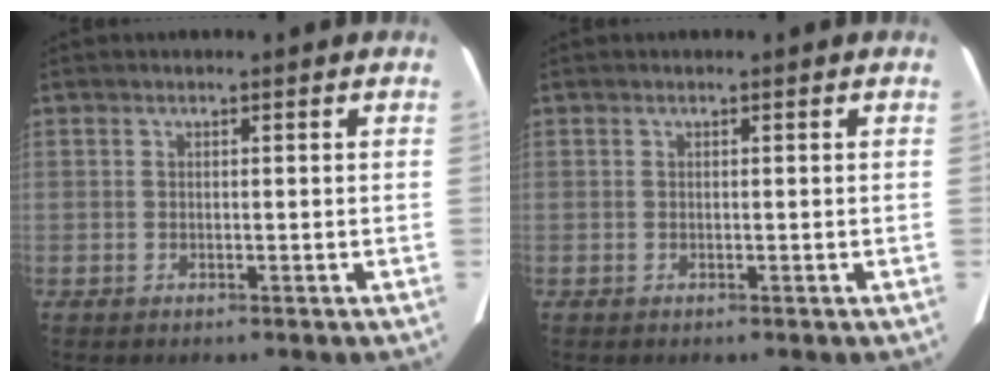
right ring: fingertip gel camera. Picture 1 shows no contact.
{"total": 0.0}